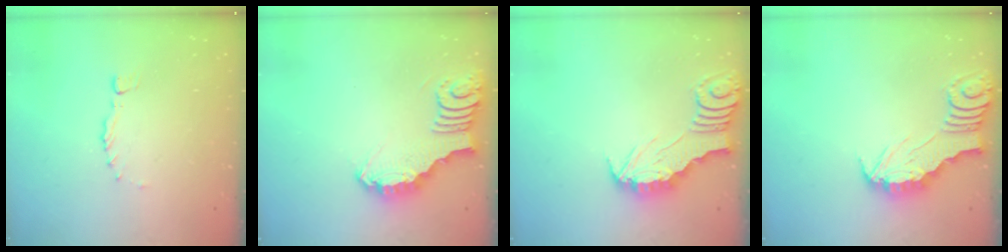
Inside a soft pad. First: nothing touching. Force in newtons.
{"total": 3.7, "press": 3.7, "slide": 0.2}
{"total": 2.7, "press": 2.7, "slide": 0.2}
{"total": 2.7, "press": 2.7, "slide": 0.2}